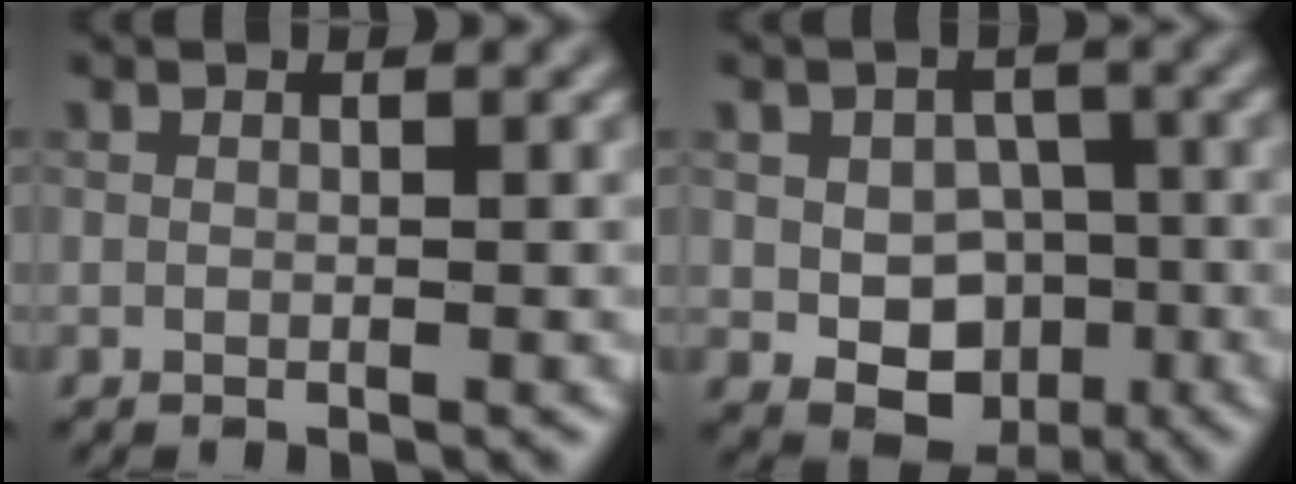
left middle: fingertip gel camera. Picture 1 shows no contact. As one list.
[{"total": 5.9, "force": [-1.4, 4.7, 3.3], "torque": [-0.031, -0.005, -0.030]}]